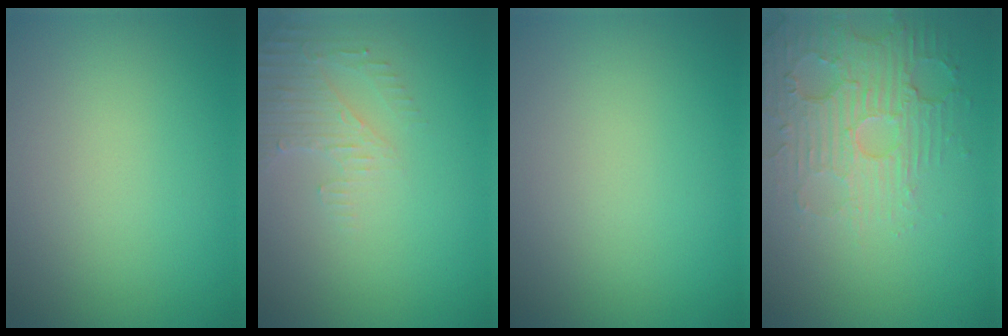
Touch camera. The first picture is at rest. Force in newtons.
{"total": 2.6, "press": 2.5, "slide": 0.7}
{"total": 0.0}
{"total": 5.5, "press": 3.7, "slide": 4.1}